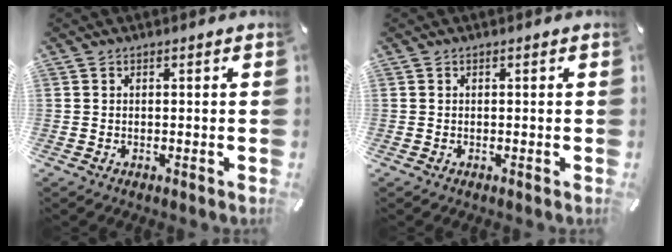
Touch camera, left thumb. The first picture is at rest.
{"total": 0.0}